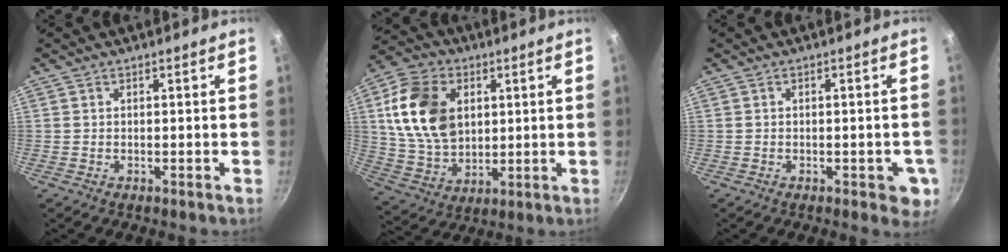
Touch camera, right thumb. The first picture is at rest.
{"total": 17.2, "force": [3.9, 12.3, 11.3], "torque": [-0.190, -0.008, 0.078]}
{"total": 5.2, "force": [-1.6, 2.5, 4.3], "torque": [-0.027, 0.007, -0.019]}